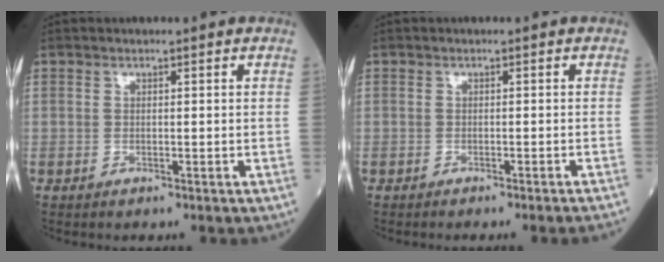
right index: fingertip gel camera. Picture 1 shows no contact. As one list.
[{"total": 4.4, "force": [-3.9, -1.1, 1.8], "torque": [-0.010, -0.004, -0.047]}]